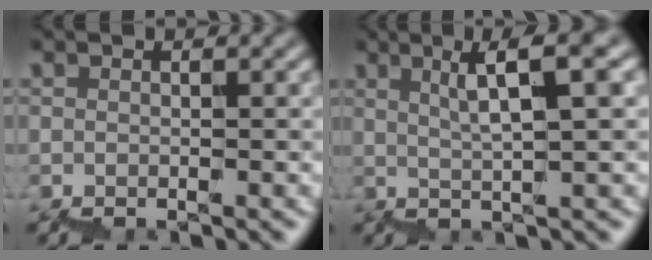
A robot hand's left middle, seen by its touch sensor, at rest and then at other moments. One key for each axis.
{"total": 5.2, "fx": 3.1, "fy": 0.5, "fz": 4.2, "tx": -0.061, "ty": 0.024, "tz": 0.051}